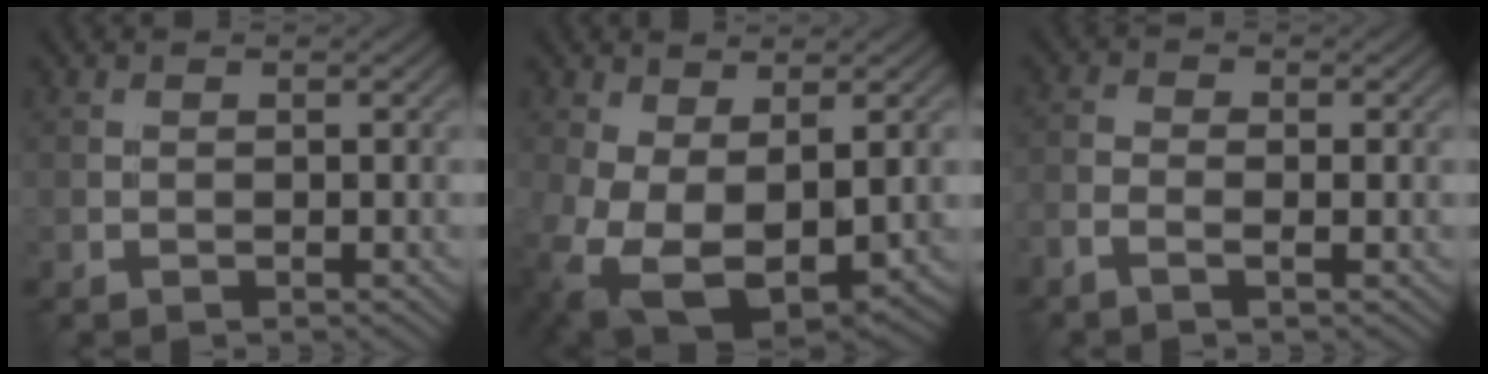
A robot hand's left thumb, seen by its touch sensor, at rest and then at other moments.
{"total": 12.5, "force": [-2.8, 7.3, 9.8], "torque": [-0.225, -0.050, -0.016]}
{"total": 2.2, "force": [-1.1, 0.7, 1.8], "torque": [-0.042, -0.001, -0.029]}